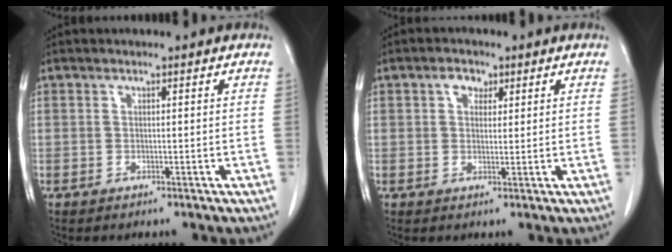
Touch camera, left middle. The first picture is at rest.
{"total": 2.5, "force": [1.3, 1.7, 1.4], "torque": [-0.025, 0.007, 0.022]}